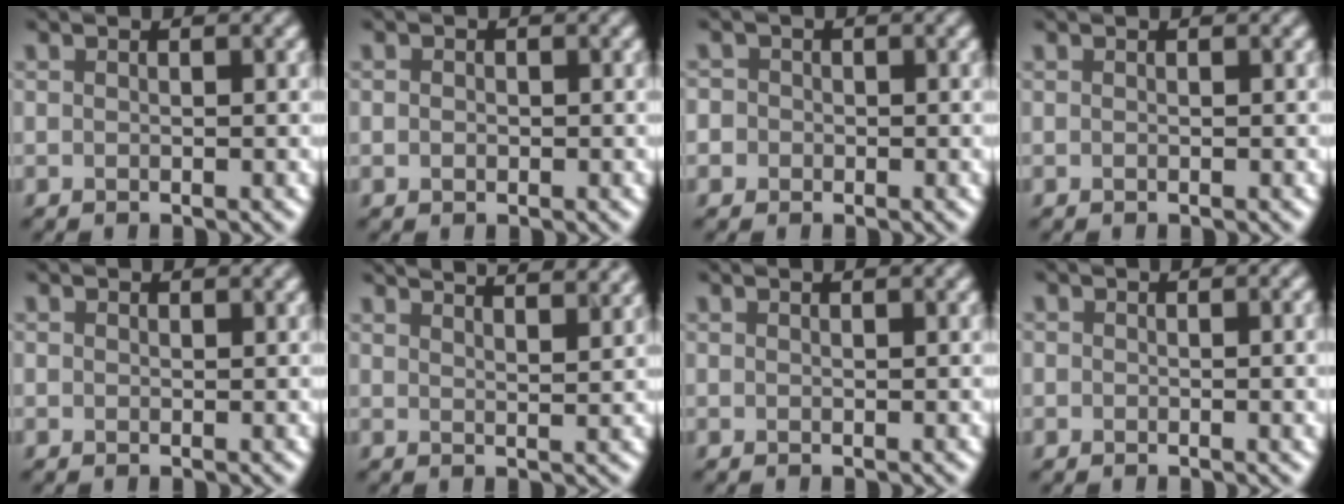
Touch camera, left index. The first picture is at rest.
{"total": 0.8, "force": [0.0, 0.8, 0.3], "torque": [-0.003, -0.003, -0.002]}
{"total": 2.4, "force": [0.1, 2.2, 0.8], "torque": [0.011, 0.013, -0.025]}
{"total": 0.0}
{"total": 0.6, "force": [0.4, 0.4, 0.2], "torque": [-0.001, -0.001, 0.004]}
{"total": 7.0, "force": [5.8, 2.1, 3.4], "torque": [-0.015, 0.034, 0.037]}
{"total": 0.6, "force": [0.5, 0.1, 0.3], "torque": [-0.003, 0.003, 0.009]}
{"total": 3.4, "force": [0.0, 2.4, 2.4], "torque": [0.001, 0.000, -0.003]}